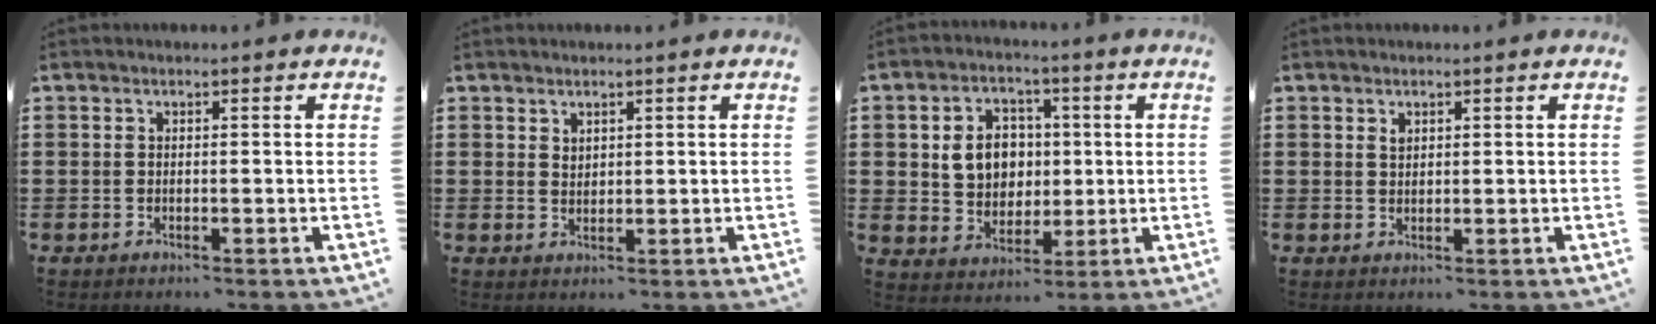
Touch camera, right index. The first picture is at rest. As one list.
[{"total": 1.5, "force": [1.3, 0.7, 0.2], "torque": [-0.004, 0.002, 0.025]}, {"total": 7.3, "force": [1.0, 6.2, 3.7], "torque": [-0.078, 0.015, 0.015]}, {"total": 1.0, "force": [0.6, 0.6, 0.5], "torque": [-0.011, 0.004, 0.011]}]